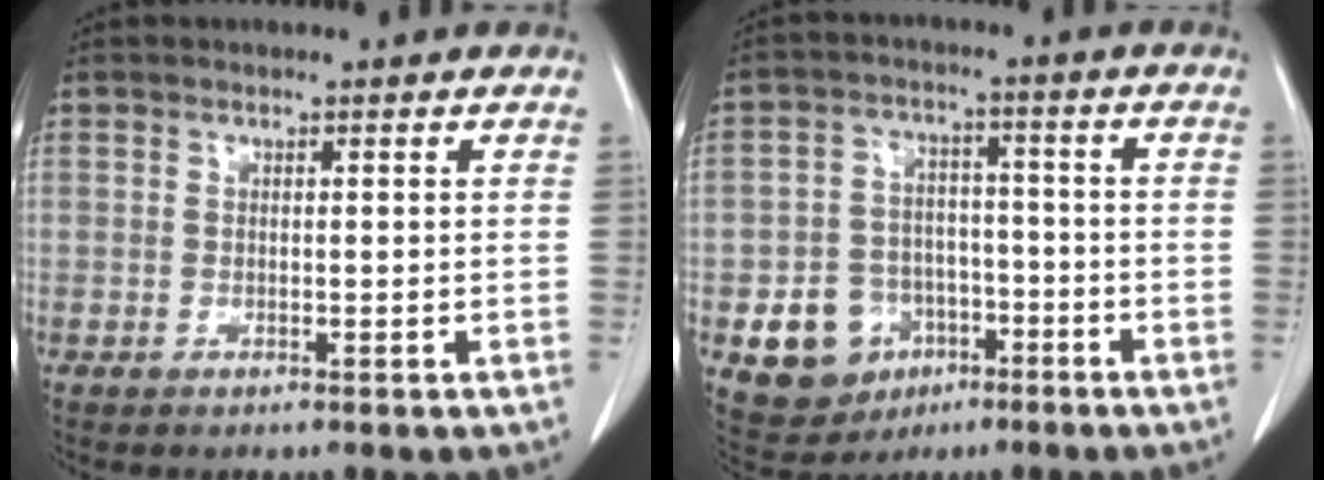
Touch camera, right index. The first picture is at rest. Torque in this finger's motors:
{"motor_torque": [-0.05, -0.02, -0.54, -0.21]}